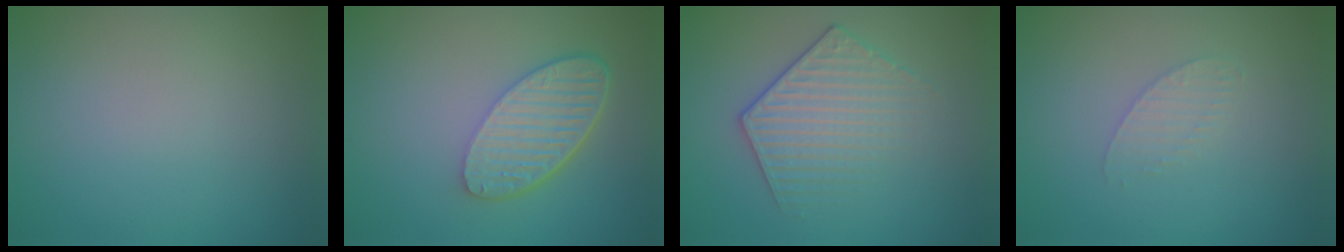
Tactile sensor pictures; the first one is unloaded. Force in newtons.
{"total": 5.8, "press": 4.3, "slide": 3.9}
{"total": 3.5, "press": 3.2, "slide": 1.4}
{"total": 1.4, "press": 1.4, "slide": 0.1}